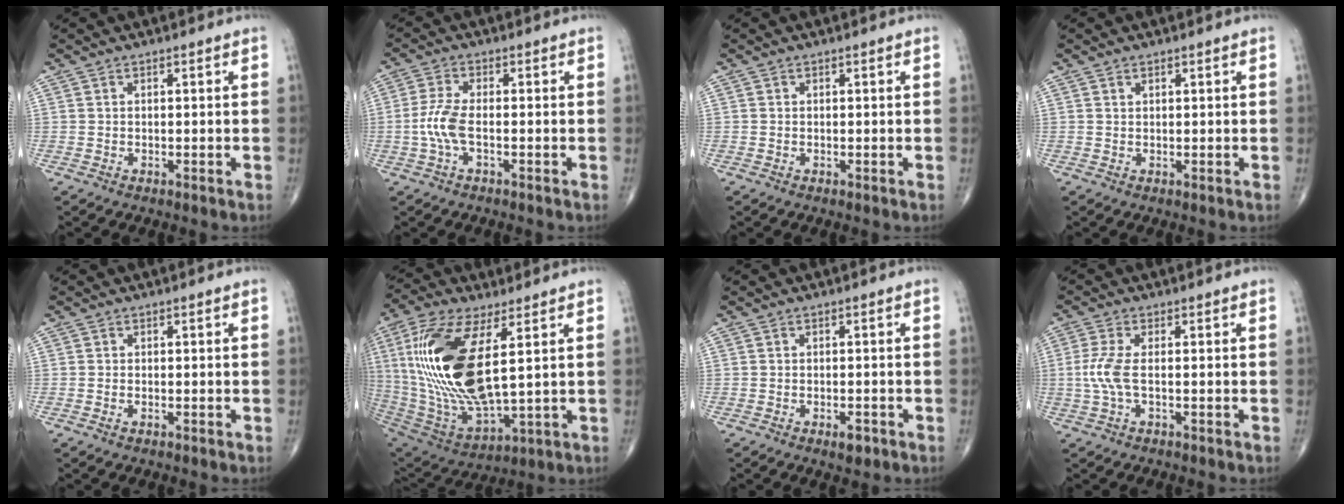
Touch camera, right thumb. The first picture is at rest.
{"total": 5.1, "force": [-1.2, 1.7, 4.6], "torque": [-0.119, 0.006, -0.028]}
{"total": 0.0}
{"total": 0.6, "force": [0.4, 0.3, 0.2], "torque": [-0.001, -0.002, 0.007]}
{"total": 0.5, "force": [-0.3, 0.2, 0.4], "torque": [-0.008, 0.003, -0.004]}
{"total": 23.5, "force": [4.7, 9.2, 21.2], "torque": [-0.450, -0.036, 0.093]}
{"total": 2.2, "force": [-1.2, 1.0, 1.5], "torque": [-0.017, 0.002, -0.016]}
{"total": 4.5, "force": [-0.4, 1.3, 4.3], "torque": [-0.123, 0.000, -0.014]}